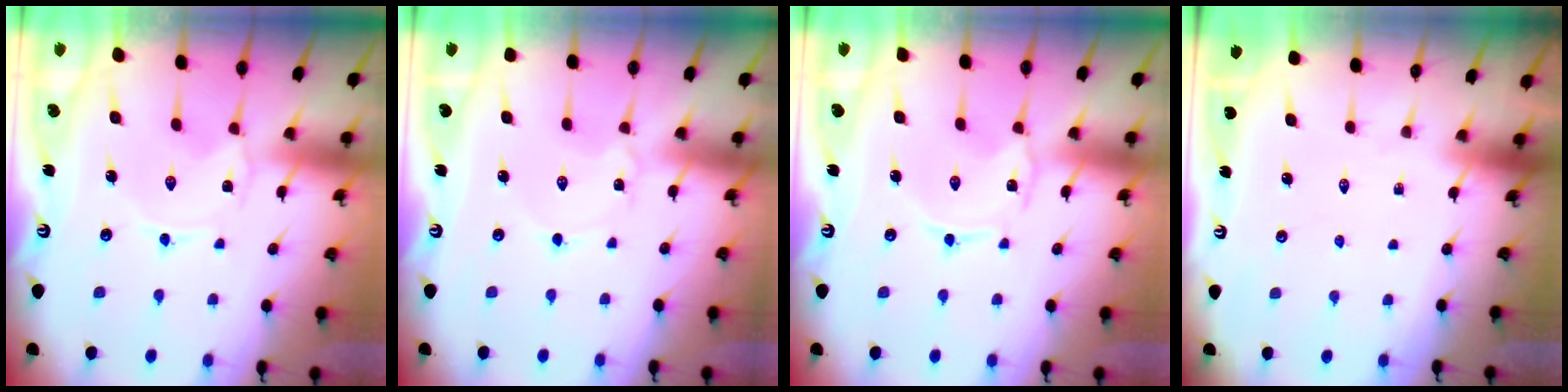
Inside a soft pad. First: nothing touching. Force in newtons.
{"total": 1.9, "press": 1.9, "slide": 0.2}
{"total": 1.2, "press": 1.2, "slide": 0.1}
{"total": 0.0}